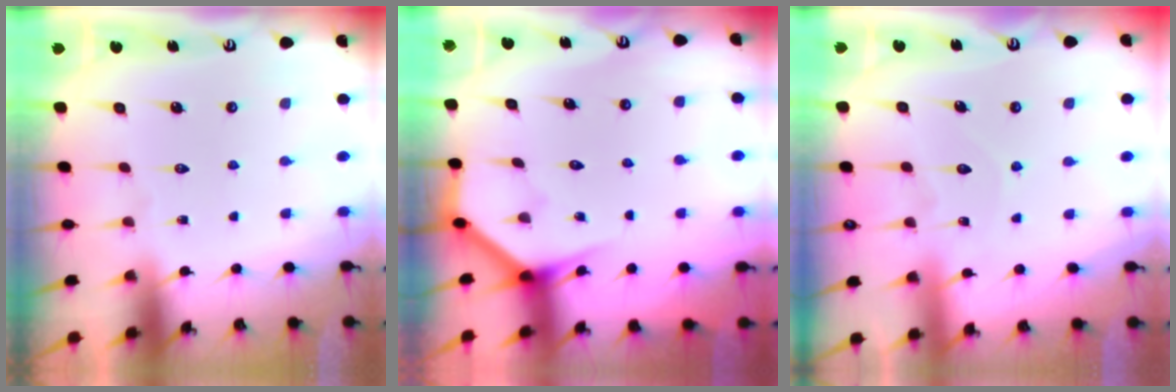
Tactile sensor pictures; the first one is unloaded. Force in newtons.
{"total": 3.8, "press": 3.8, "slide": 0.3}
{"total": 5.5, "press": 5.5, "slide": 0.4}